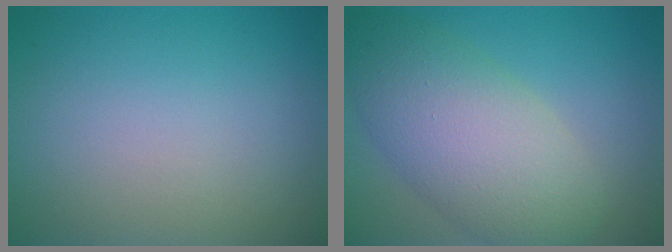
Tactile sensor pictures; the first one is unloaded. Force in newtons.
{"total": 7.9, "press": 7.9, "slide": 0.3}